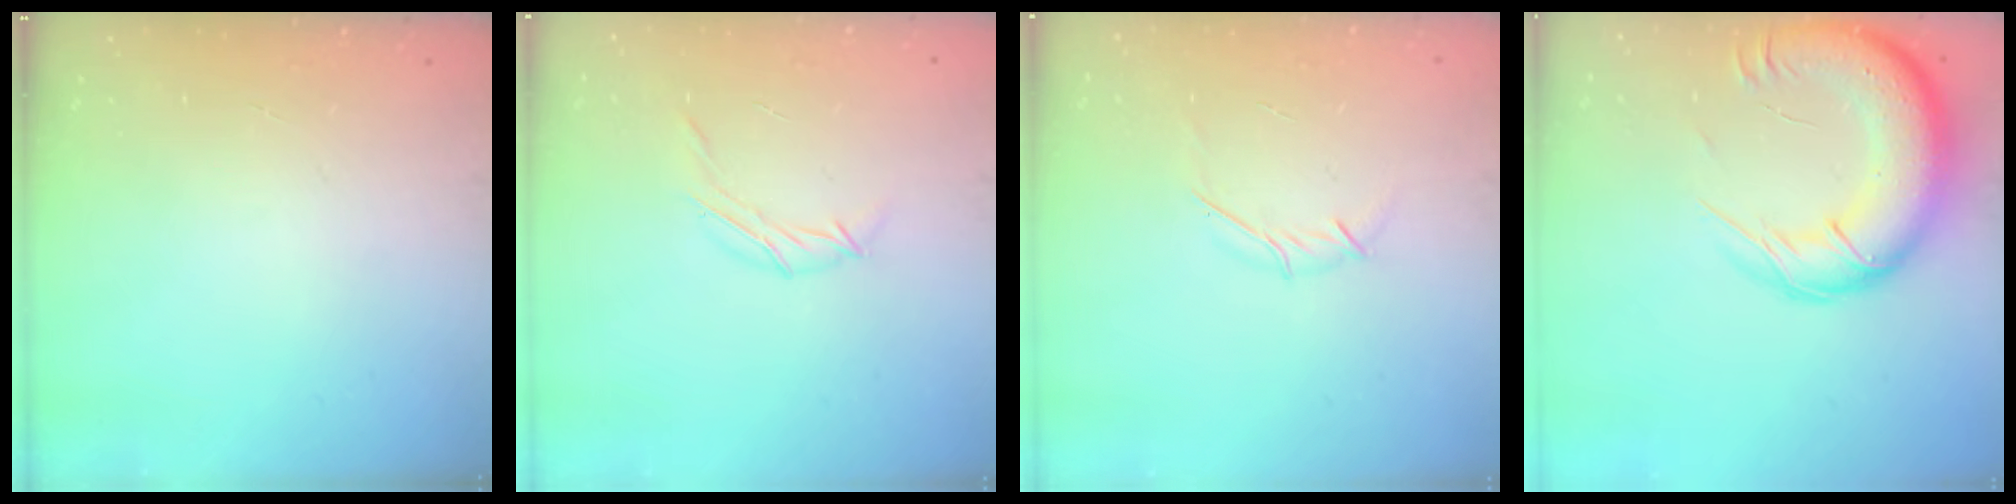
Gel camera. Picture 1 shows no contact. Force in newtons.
{"total": 6.1, "press": 5.9, "slide": 1.4}
{"total": 3.8, "press": 3.7, "slide": 1.0}
{"total": 22.3, "press": 21.7, "slide": 5.0}